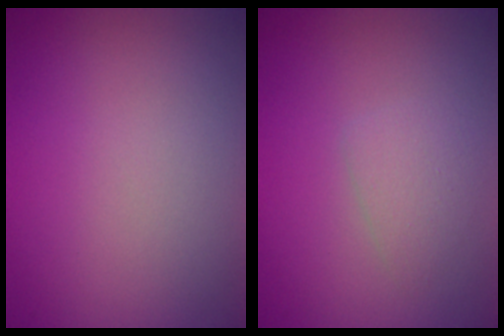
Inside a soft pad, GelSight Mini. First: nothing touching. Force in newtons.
{"total": 1.5, "press": 1.5, "slide": 0.1}